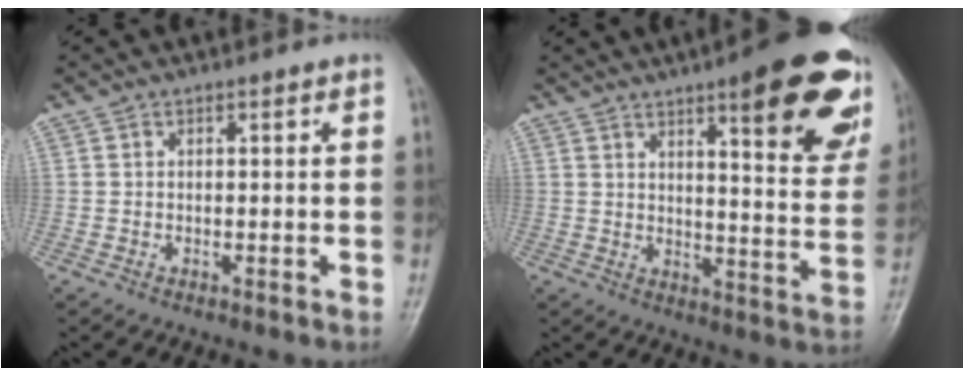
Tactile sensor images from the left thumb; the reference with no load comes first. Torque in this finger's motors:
{"motor_torque": [0.58, 0.52, 1.50, -1.27, 0.10]}